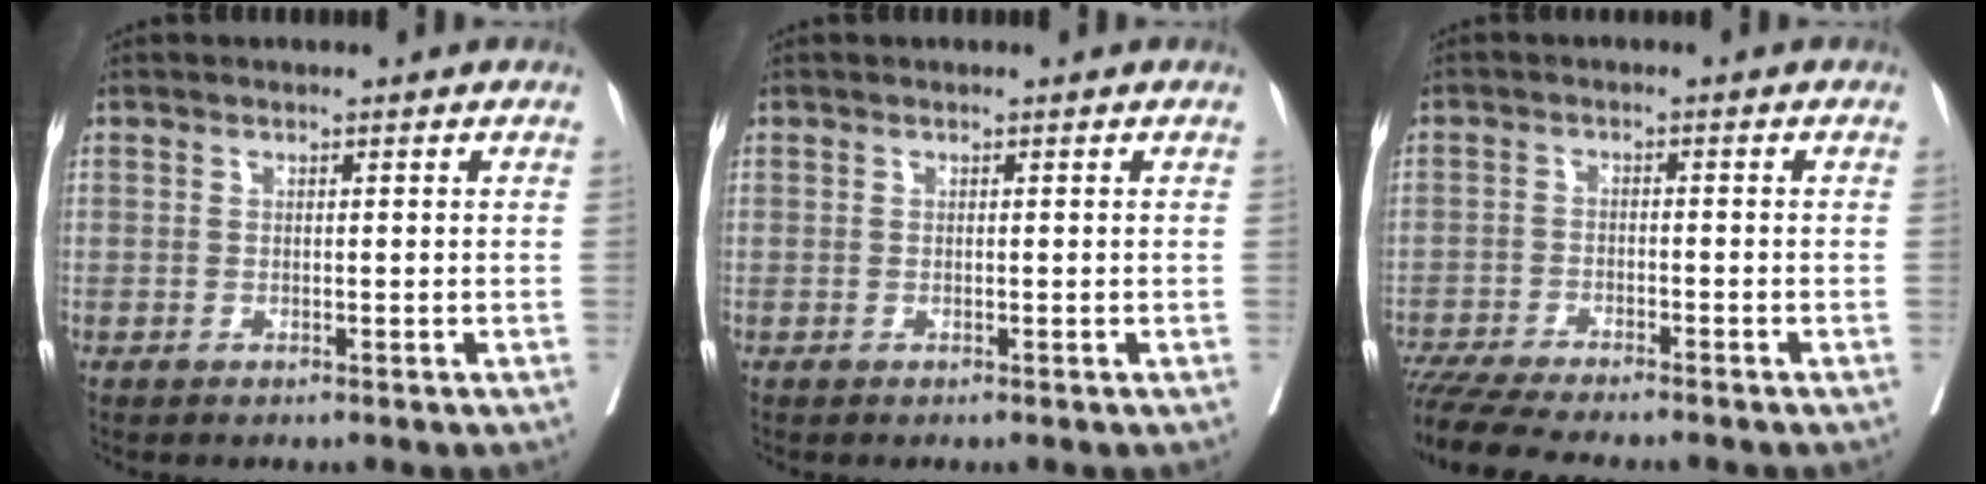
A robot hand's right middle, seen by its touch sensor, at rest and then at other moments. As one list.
[{"total": 0.0}, {"total": 11.4, "force": [-10.1, 0.9, 5.2], "torque": [-0.074, -0.017, -0.159]}]